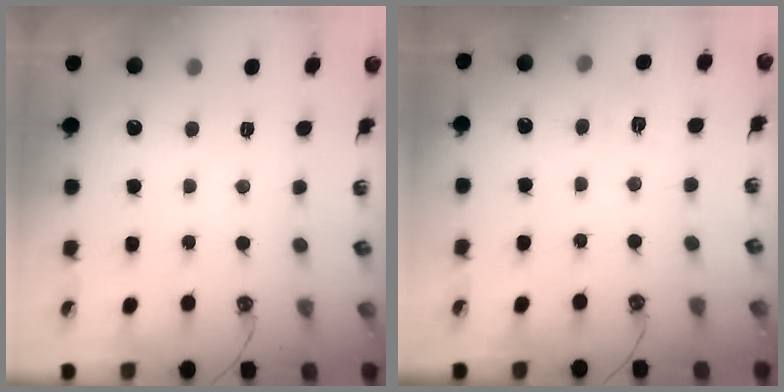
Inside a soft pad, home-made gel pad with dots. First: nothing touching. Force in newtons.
{"total": 6.4, "press": 6.3, "slide": 0.7}